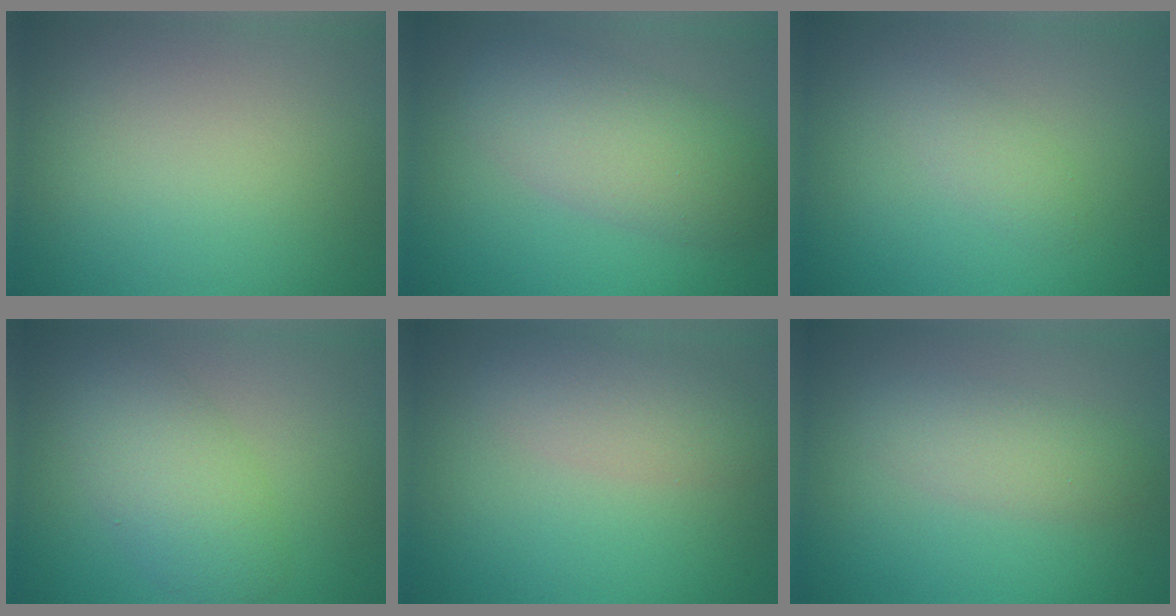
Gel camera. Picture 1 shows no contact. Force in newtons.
{"total": 5.5, "press": 5.5, "slide": 0.2}
{"total": 1.4, "press": 1.4, "slide": 0.1}
{"total": 5.0, "press": 5.0, "slide": 0.2}
{"total": 3.3, "press": 3.2, "slide": 0.0}
{"total": 2.6, "press": 2.6, "slide": 0.1}